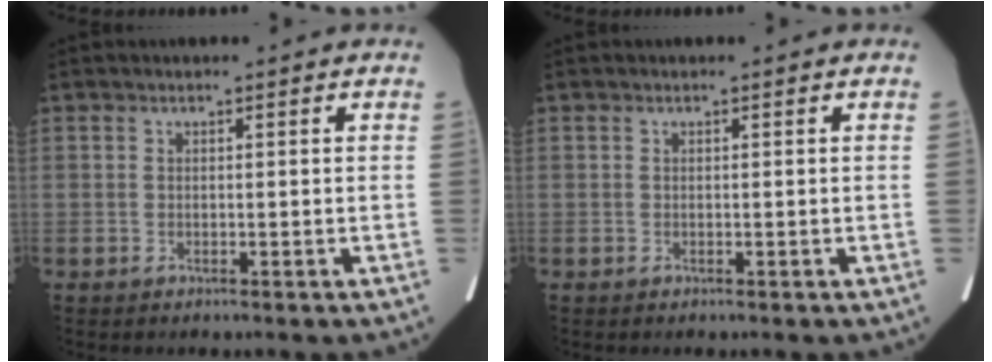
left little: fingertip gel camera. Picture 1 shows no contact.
{"total": 0.0}